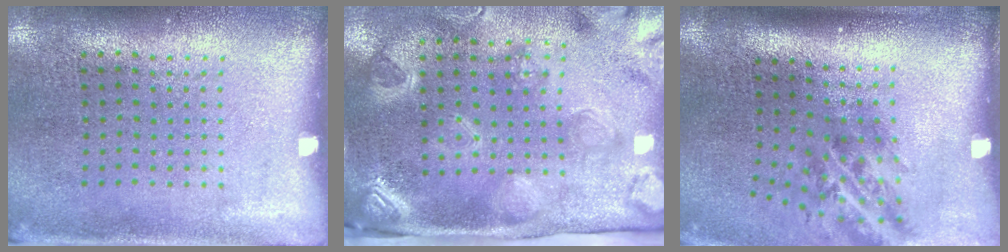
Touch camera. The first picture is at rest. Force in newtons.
{"total": 3.9, "press": 3.0, "slide": 2.6}
{"total": 1.7, "press": 1.1, "slide": 1.3}